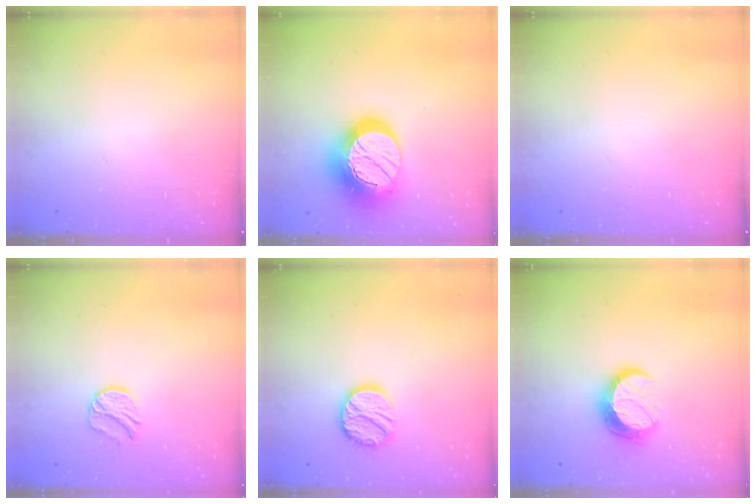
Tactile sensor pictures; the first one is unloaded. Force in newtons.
{"total": 21.3, "press": 21.2, "slide": 1.6}
{"total": 0.0}
{"total": 8.7, "press": 8.7, "slide": 0.2}
{"total": 13.1, "press": 13.1, "slide": 1.2}
{"total": 10.7, "press": 10.7, "slide": 0.5}